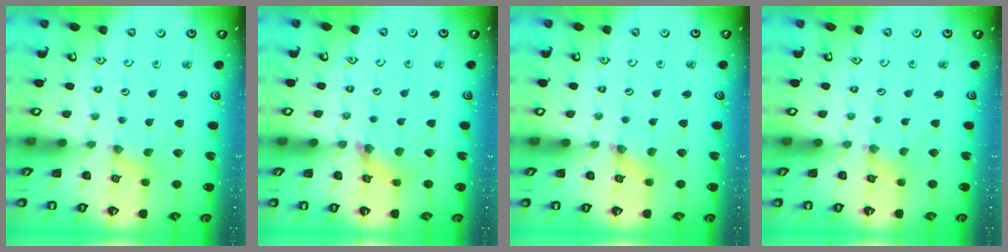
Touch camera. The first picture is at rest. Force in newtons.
{"total": 4.4, "press": 4.4, "slide": 0.6}
{"total": 2.5, "press": 2.4, "slide": 0.3}
{"total": 0.0}